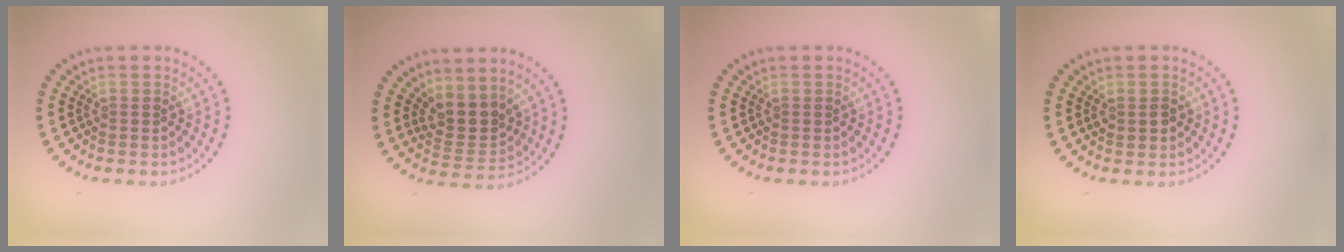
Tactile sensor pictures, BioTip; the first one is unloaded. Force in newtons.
{"total": 3.1, "press": 2.5, "slide": 1.9}
{"total": 0.0}
{"total": 1.3, "press": 1.2, "slide": 0.3}